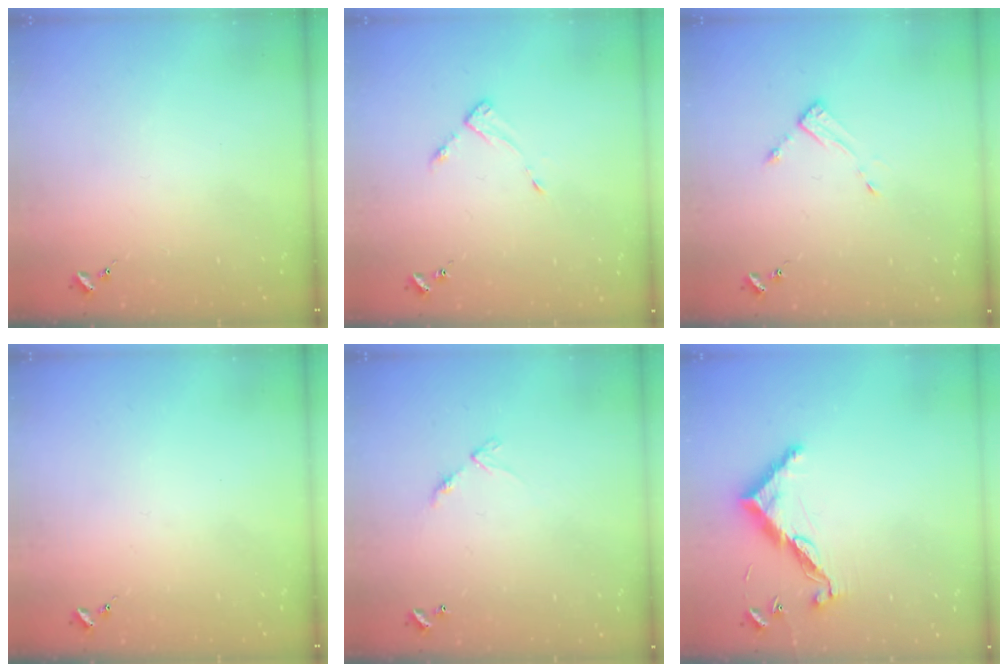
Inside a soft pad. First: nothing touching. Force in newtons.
{"total": 4.1, "press": 4.1, "slide": 0.4}
{"total": 3.7, "press": 3.7, "slide": 0.1}
{"total": 0.0}
{"total": 6.2, "press": 6.2, "slide": 0.7}
{"total": 10.9, "press": 10.9, "slide": 0.4}